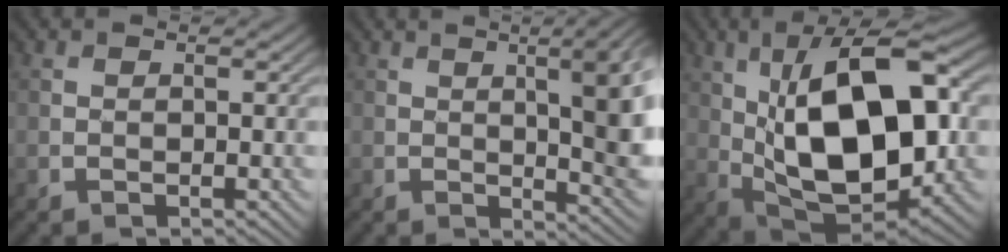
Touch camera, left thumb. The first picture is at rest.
{"total": 12.6, "force": [2.5, 4.1, 11.6], "torque": [-0.130, 0.028, 0.036]}
{"total": 17.6, "force": [1.9, 8.5, 15.3], "torque": [-0.263, 0.006, 0.024]}